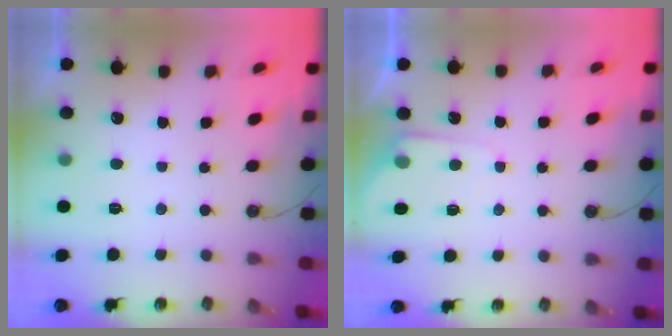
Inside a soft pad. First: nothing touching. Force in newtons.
{"total": 3.9, "press": 3.9, "slide": 0.5}